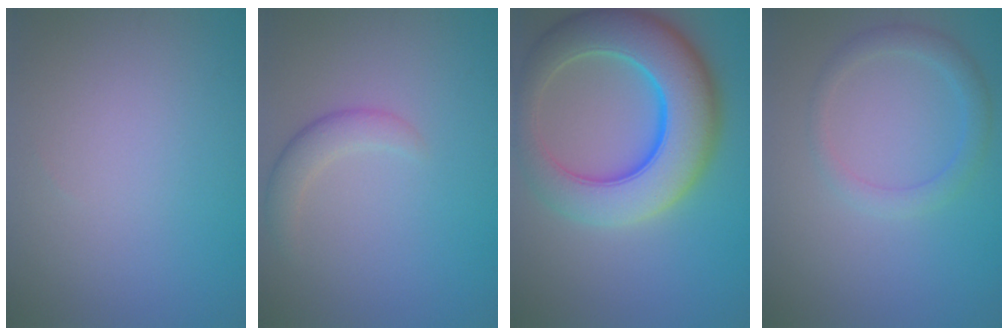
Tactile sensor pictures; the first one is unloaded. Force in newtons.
{"total": 2.2, "press": 2.2, "slide": 0.2}
{"total": 10.5, "press": 10.5, "slide": 0.2}
{"total": 2.3, "press": 2.3, "slide": 0.2}